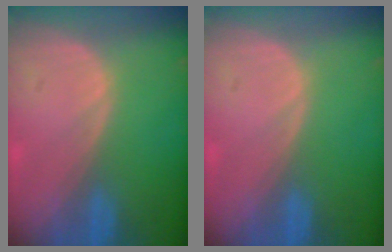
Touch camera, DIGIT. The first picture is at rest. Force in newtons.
{"total": 0.0}